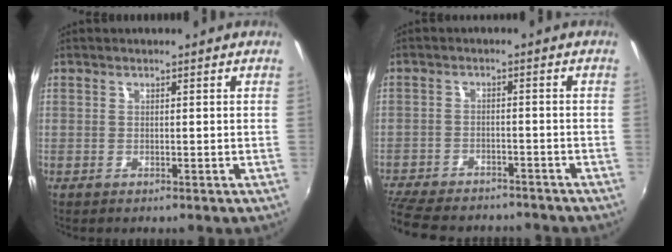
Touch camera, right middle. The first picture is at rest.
{"total": 15.6, "force": [-13.2, 5.4, 6.3], "torque": [-0.158, -0.020, -0.203]}